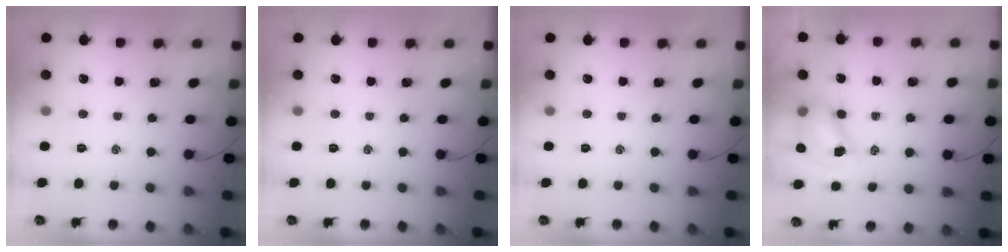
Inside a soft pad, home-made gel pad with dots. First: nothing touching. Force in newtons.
{"total": 0.0}
{"total": 0.0}
{"total": 8.0, "press": 7.8, "slide": 1.8}